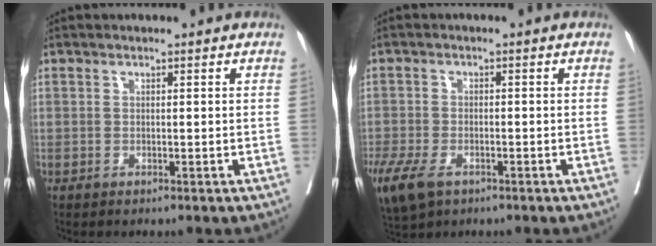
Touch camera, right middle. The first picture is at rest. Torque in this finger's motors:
{"motor_torque": [1.19, -0.84, 0.54, 0.13]}